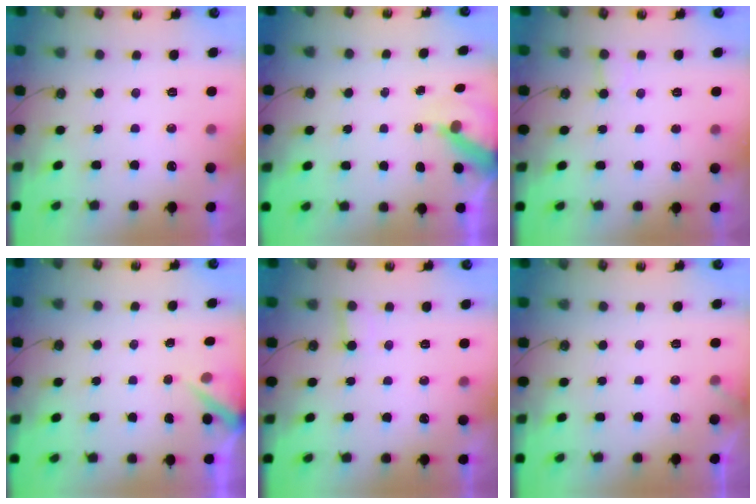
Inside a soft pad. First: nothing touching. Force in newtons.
{"total": 6.2, "press": 6.1, "slide": 0.4}
{"total": 3.3, "press": 3.3, "slide": 0.4}
{"total": 3.1, "press": 3.0, "slide": 0.4}
{"total": 4.1, "press": 4.1, "slide": 0.3}
{"total": 2.4, "press": 2.4, "slide": 0.2}